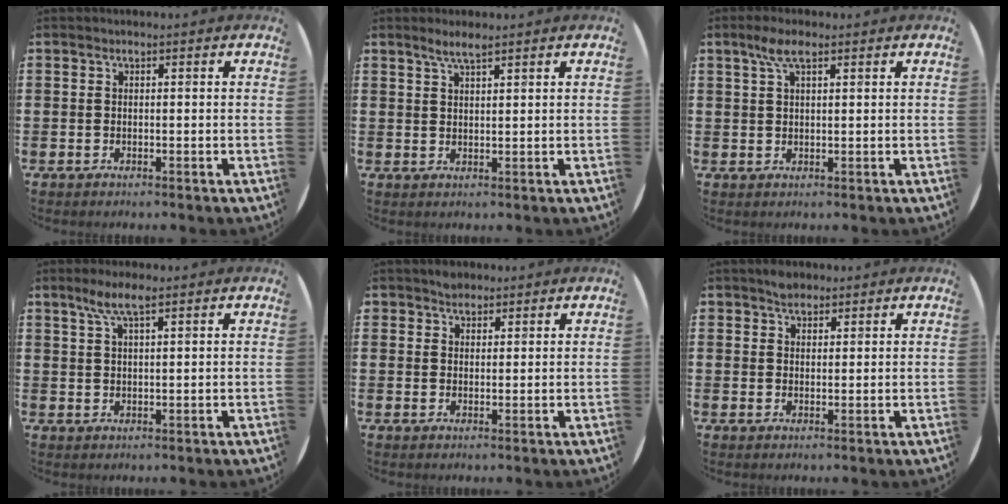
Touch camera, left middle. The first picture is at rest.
{"total": 2.6, "force": [2.1, 0.3, 1.5], "torque": [-0.033, 0.003, 0.038]}
{"total": 3.9, "force": [2.2, 1.1, 3.0], "torque": [-0.064, 0.008, 0.037]}
{"total": 4.2, "force": [2.7, 0.9, 3.1], "torque": [-0.067, 0.006, 0.046]}
{"total": 2.0, "force": [1.8, 1.0, 0.0], "torque": [0.005, 0.001, 0.033]}
{"total": 2.1, "force": [1.9, 0.8, 0.2], "torque": [0.001, 0.000, 0.035]}